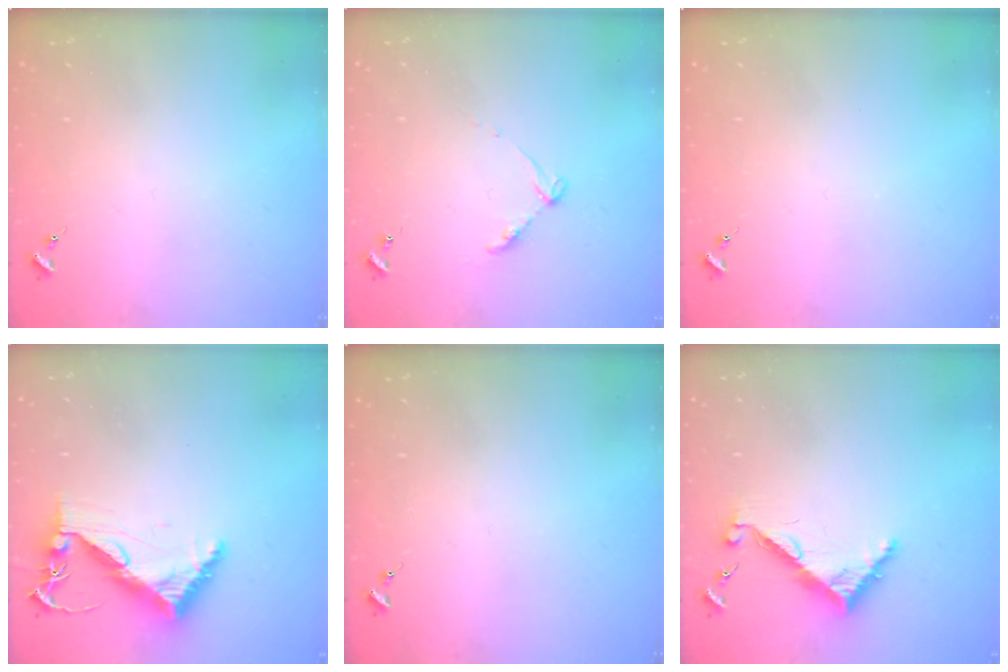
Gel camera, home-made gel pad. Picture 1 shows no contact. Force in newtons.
{"total": 5.6, "press": 5.5, "slide": 0.7}
{"total": 0.0}
{"total": 8.3, "press": 8.2, "slide": 1.2}
{"total": 0.0}
{"total": 6.7, "press": 6.6, "slide": 0.6}